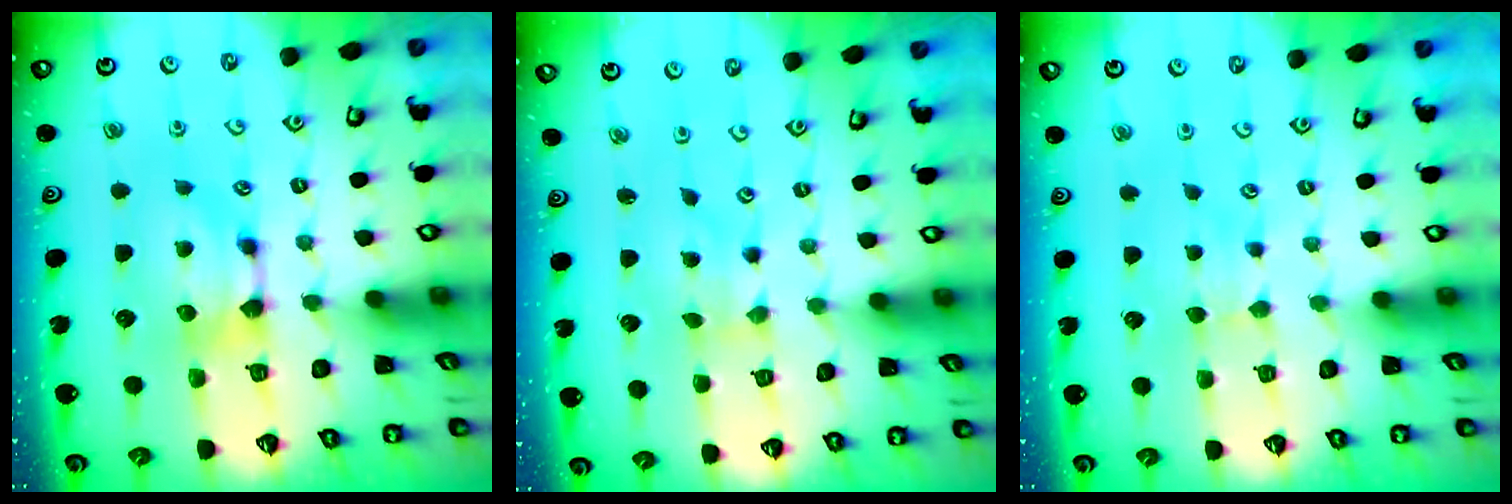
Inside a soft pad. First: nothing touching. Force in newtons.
{"total": 2.8, "press": 2.7, "slide": 0.9}
{"total": 2.2, "press": 2.2, "slide": 0.4}